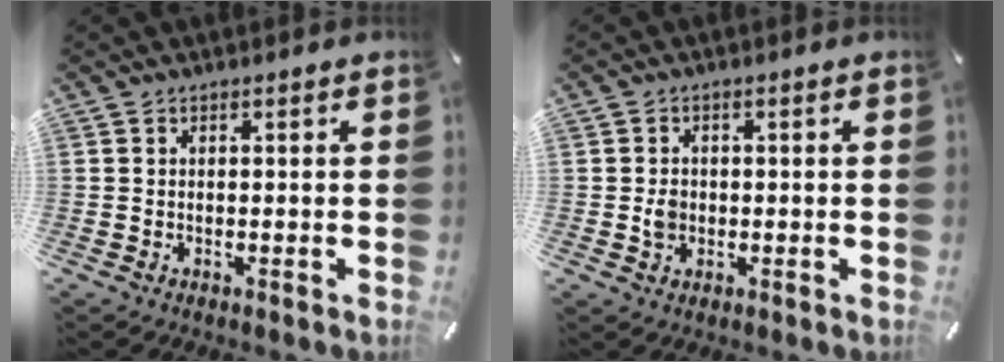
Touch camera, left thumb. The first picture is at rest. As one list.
[{"total": 2.8, "force": [-0.2, 2.4, 1.5], "torque": [-0.022, 0.002, -0.007]}]